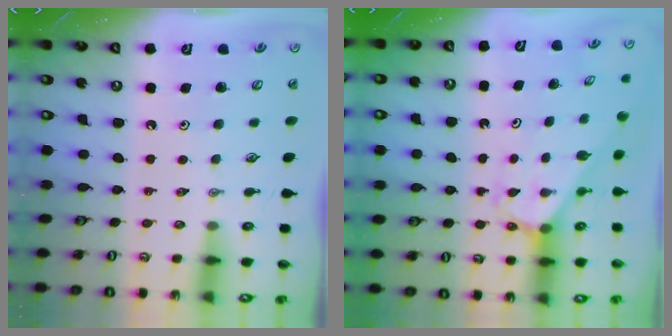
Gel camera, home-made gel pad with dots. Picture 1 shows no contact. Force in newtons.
{"total": 2.3, "press": 2.3, "slide": 0.2}